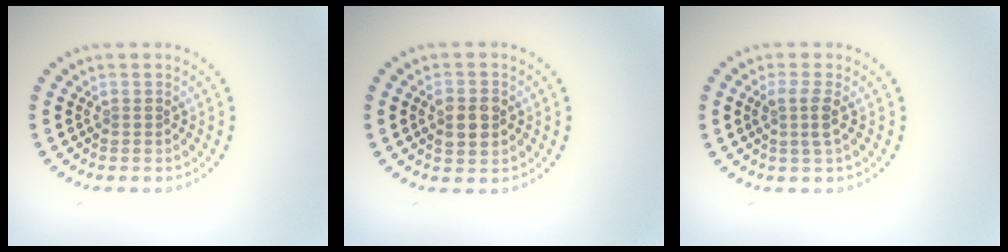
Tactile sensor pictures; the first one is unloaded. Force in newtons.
{"total": 2.8, "press": 2.8, "slide": 0.2}
{"total": 1.9, "press": 1.6, "slide": 1.0}